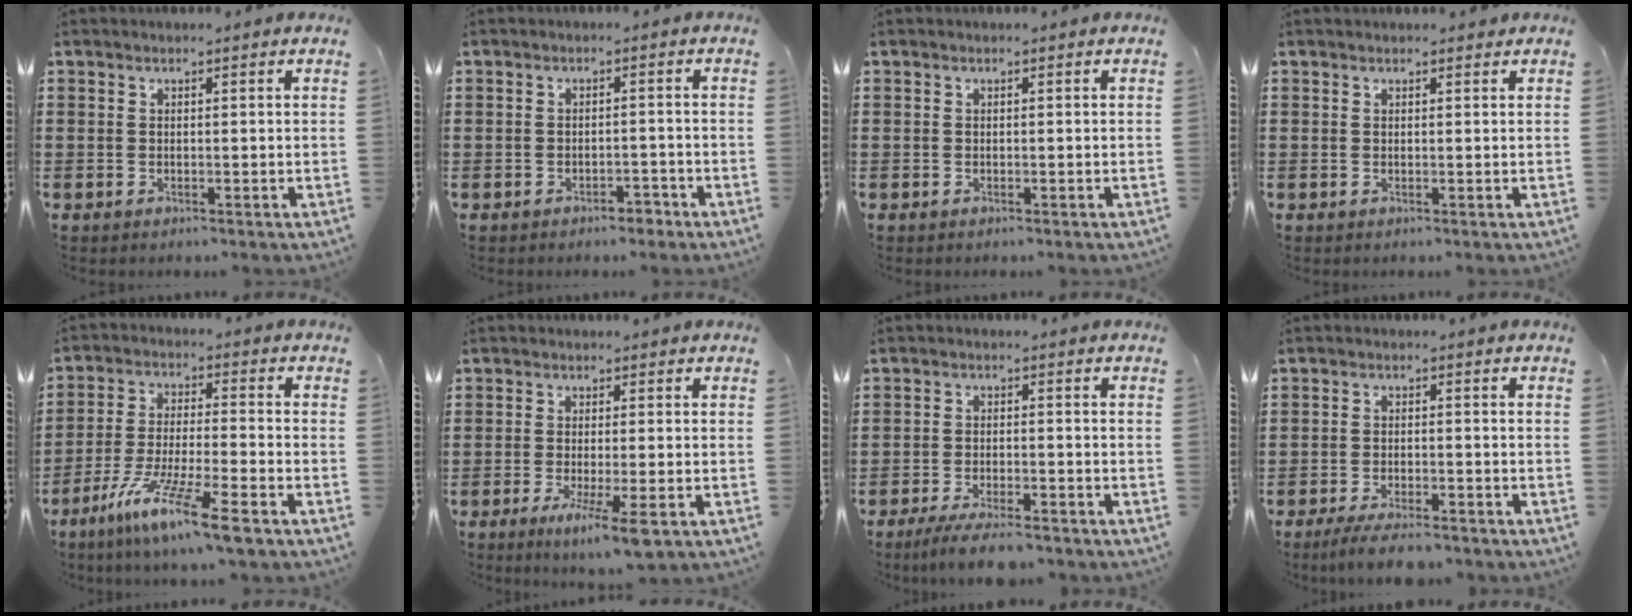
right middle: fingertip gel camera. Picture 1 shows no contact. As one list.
[{"total": 2.1, "force": [-2.0, 0.6, 0.2], "torque": [-0.010, -0.001, -0.043]}, {"total": 0.0}, {"total": 0.6, "force": [0.4, 0.4, -0.1], "torque": [0.008, -0.003, 0.006]}, {"total": 10.2, "force": [-7.5, 0.2, 7.0], "torque": [-0.142, -0.008, -0.146]}, {"total": 5.5, "force": [-2.8, 0.0, 4.8], "torque": [-0.089, -0.021, -0.047]}, {"total": 4.7, "force": [-4.1, 0.4, 2.3], "torque": [-0.049, -0.011, -0.079]}, {"total": 4.1, "force": [-3.6, 0.3, 1.9], "torque": [-0.042, -0.009, -0.071]}]